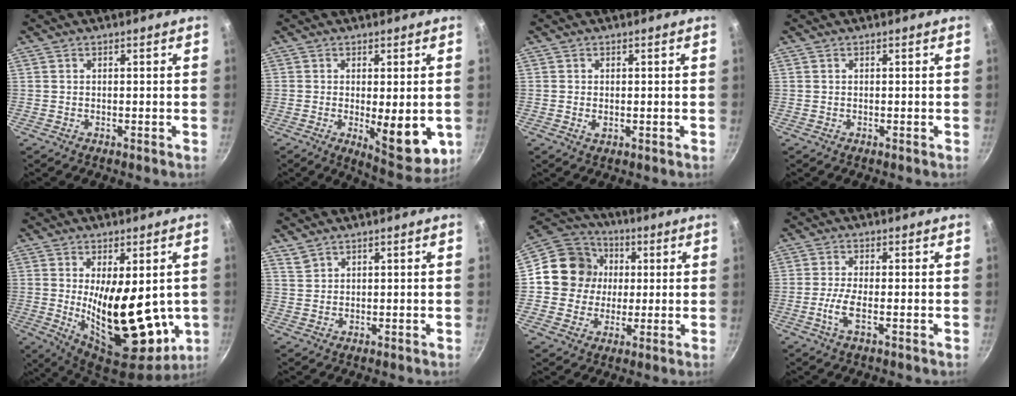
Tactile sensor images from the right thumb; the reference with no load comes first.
{"total": 10.8, "force": [-1.3, 3.9, 9.9], "torque": [-0.108, -0.015, -0.006]}
{"total": 1.4, "force": [-0.1, 0.9, 1.1], "torque": [-0.018, -0.002, -0.001]}
{"total": 0.0}
{"total": 20.7, "force": [-0.5, 9.7, 18.2], "torque": [-0.259, -0.036, 0.015]}
{"total": 1.8, "force": [1.6, 0.8, 0.3], "torque": [-0.001, 0.001, 0.037]}
{"total": 13.8, "force": [1.4, 12.8, 4.9], "torque": [-0.054, 0.021, 0.009]}
{"total": 4.1, "force": [-1.3, 0.9, 3.8], "torque": [-0.090, 0.005, -0.031]}